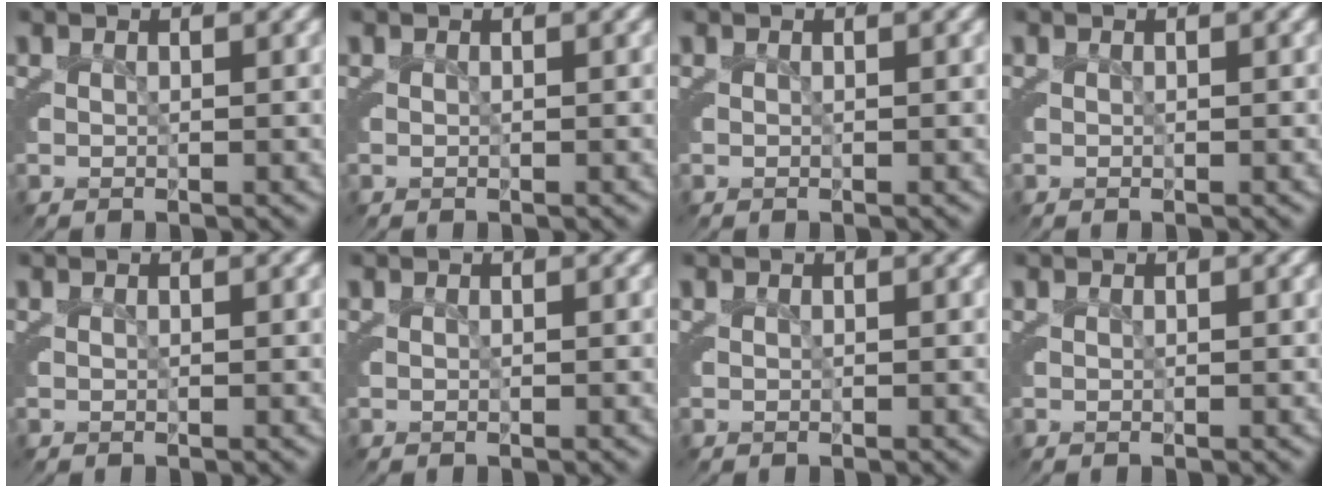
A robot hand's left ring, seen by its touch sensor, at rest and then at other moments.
{"total": 0.0}
{"total": 0.0}
{"total": 0.0}
{"total": 0.0}
{"total": 0.0}
{"total": 0.0}
{"total": 0.0}